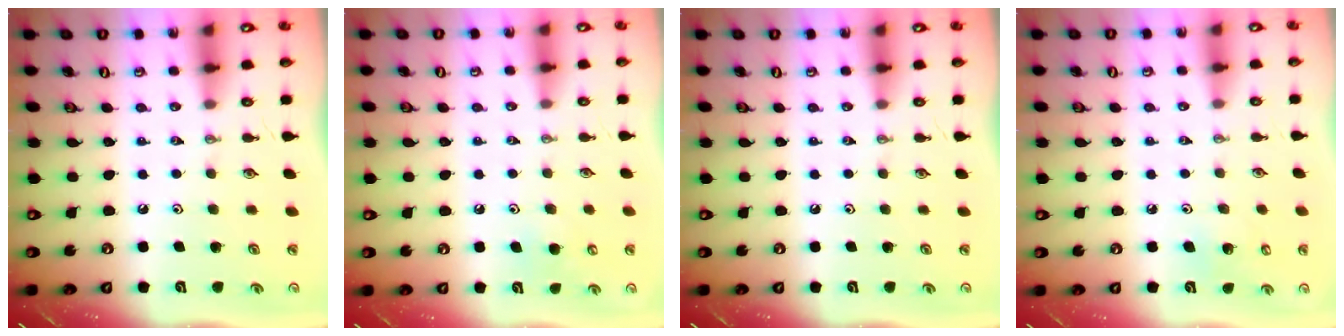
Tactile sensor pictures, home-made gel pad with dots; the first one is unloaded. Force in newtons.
{"total": 6.4, "press": 6.4, "slide": 0.7}
{"total": 0.0}
{"total": 6.0, "press": 6.0, "slide": 0.8}